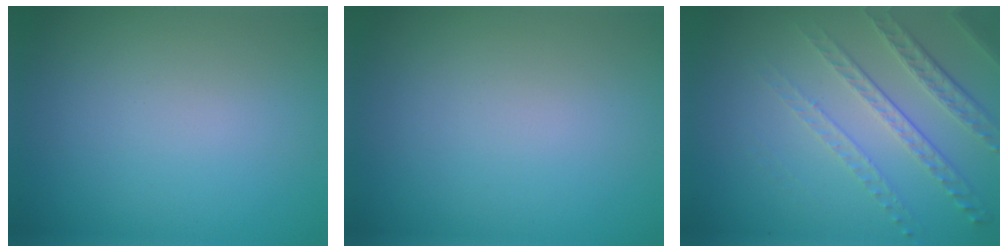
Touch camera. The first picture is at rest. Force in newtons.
{"total": 0.0}
{"total": 4.9, "press": 3.2, "slide": 3.7}